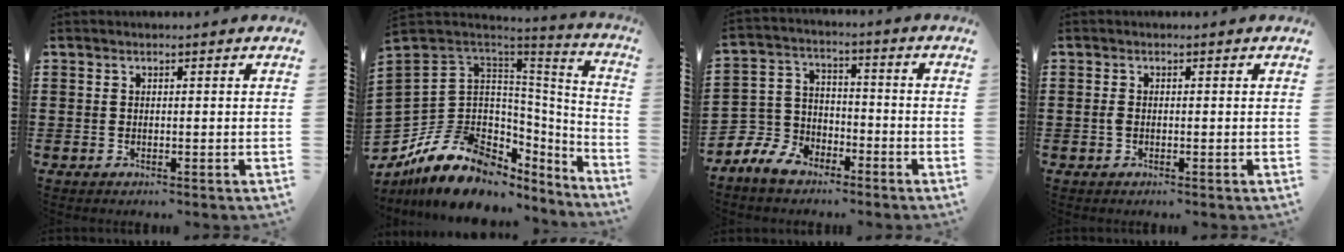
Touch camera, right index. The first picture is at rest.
{"total": 16.0, "force": [-6.9, 11.2, 9.1], "torque": [-0.220, 0.015, -0.118]}
{"total": 6.7, "force": [-5.0, 4.3, 1.2], "torque": [-0.070, 0.009, -0.108]}
{"total": 1.0, "force": [-0.3, 0.5, 0.8], "torque": [-0.025, -0.003, -0.008]}